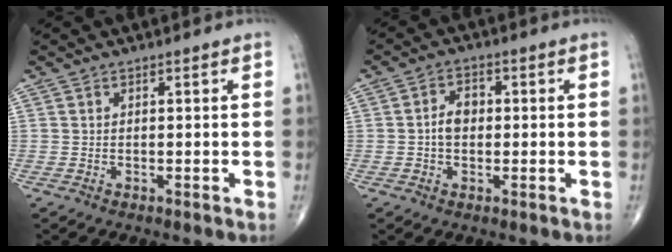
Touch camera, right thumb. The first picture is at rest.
{"total": 4.5, "force": [-0.1, 3.2, 3.1], "torque": [-0.046, 0.014, -0.008]}